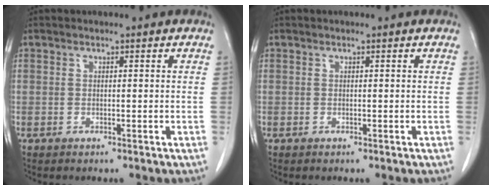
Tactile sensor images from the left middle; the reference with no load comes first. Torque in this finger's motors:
{"motor_torque": [0.03, -0.06, 0.07, 0.01]}